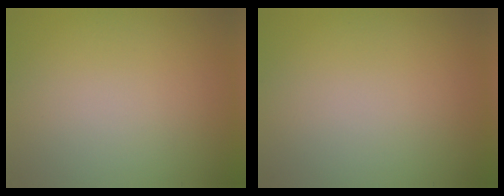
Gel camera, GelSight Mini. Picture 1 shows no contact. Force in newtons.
{"total": 0.0}